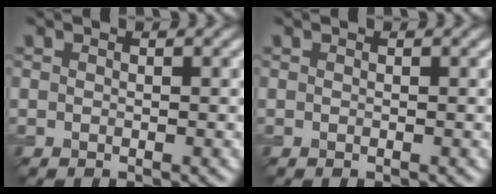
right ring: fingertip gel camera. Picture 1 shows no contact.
{"total": 0.0}